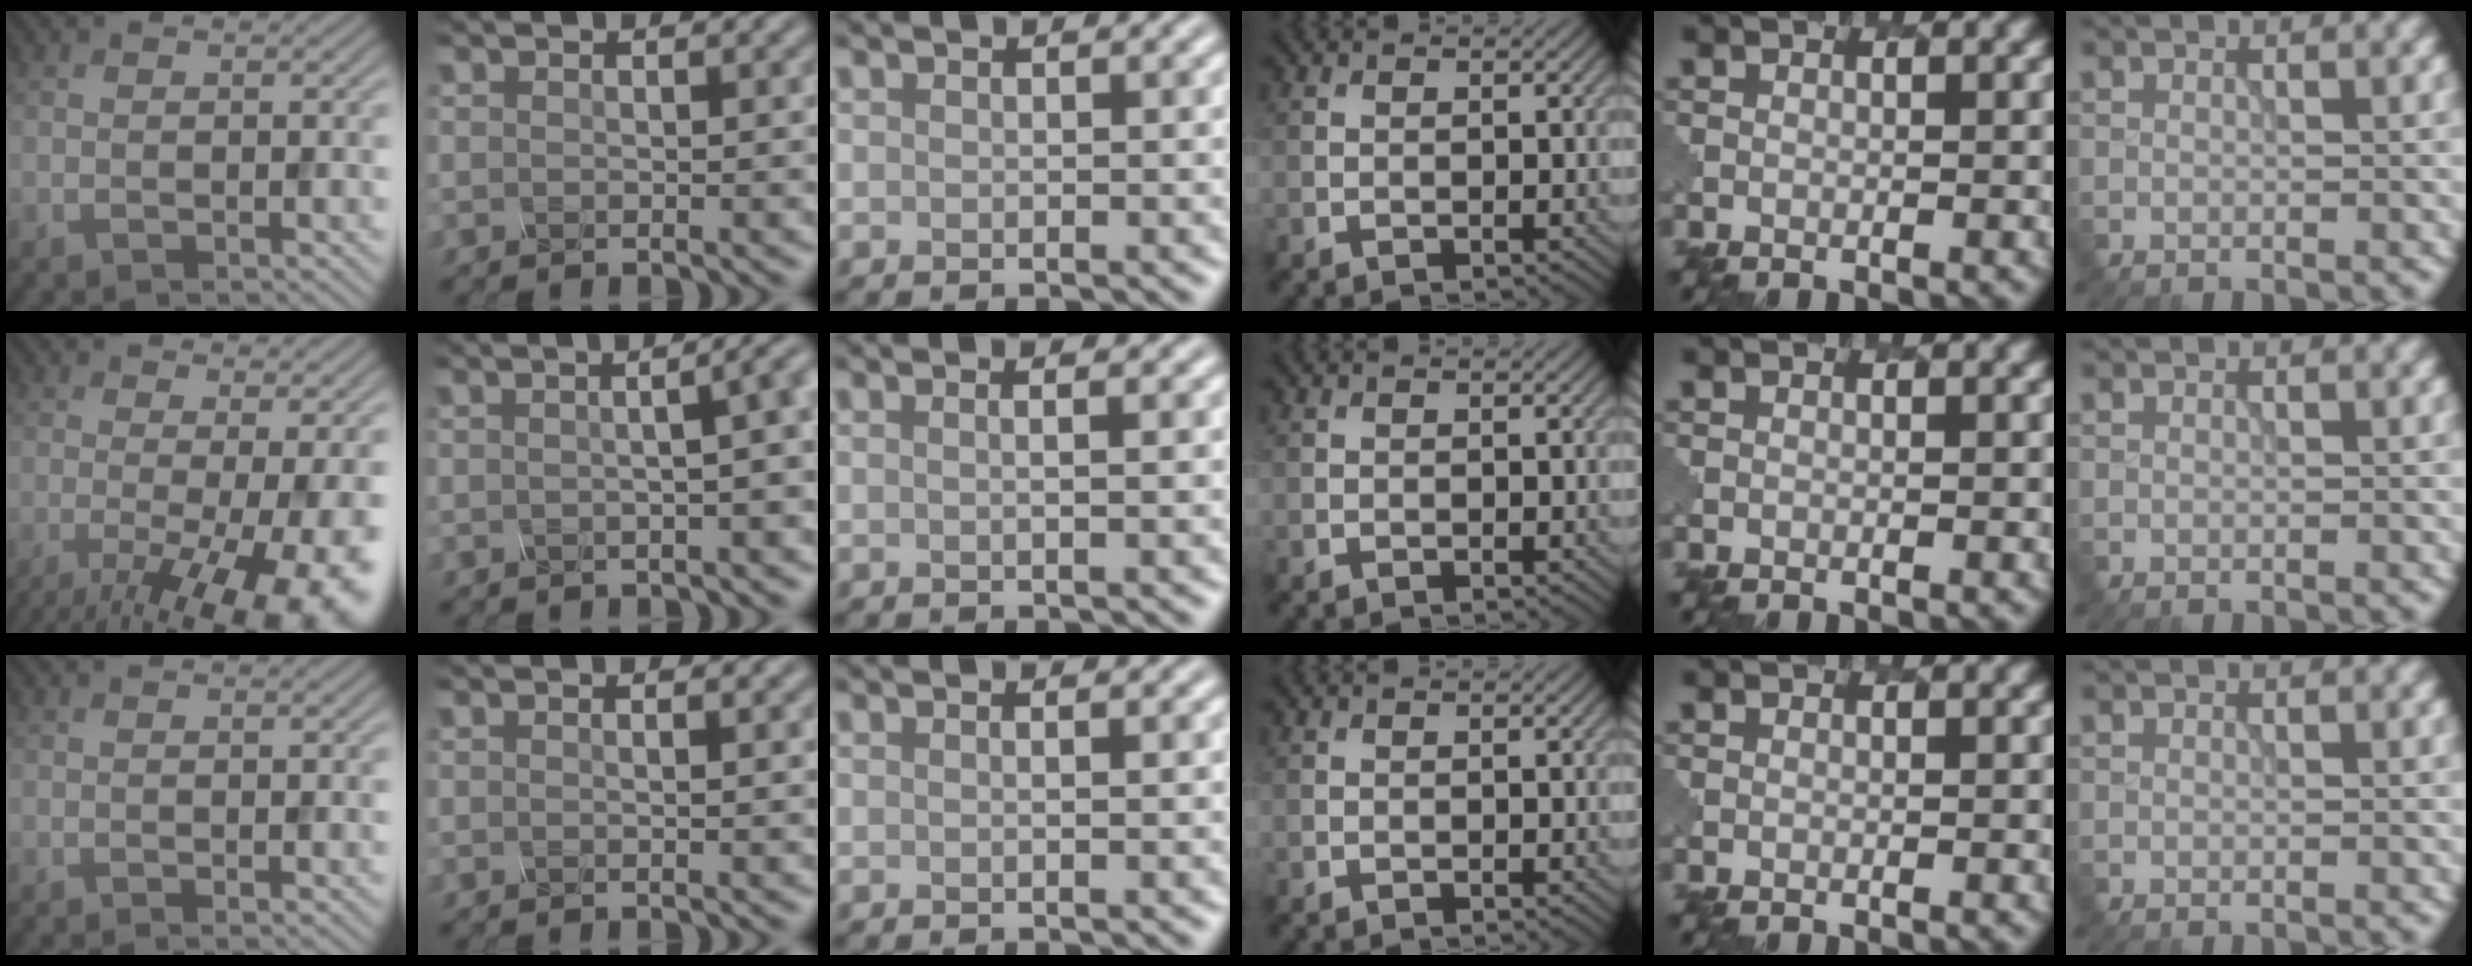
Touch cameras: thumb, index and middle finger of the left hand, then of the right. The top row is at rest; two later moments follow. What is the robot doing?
{"motion": "pour", "object": "mug"}